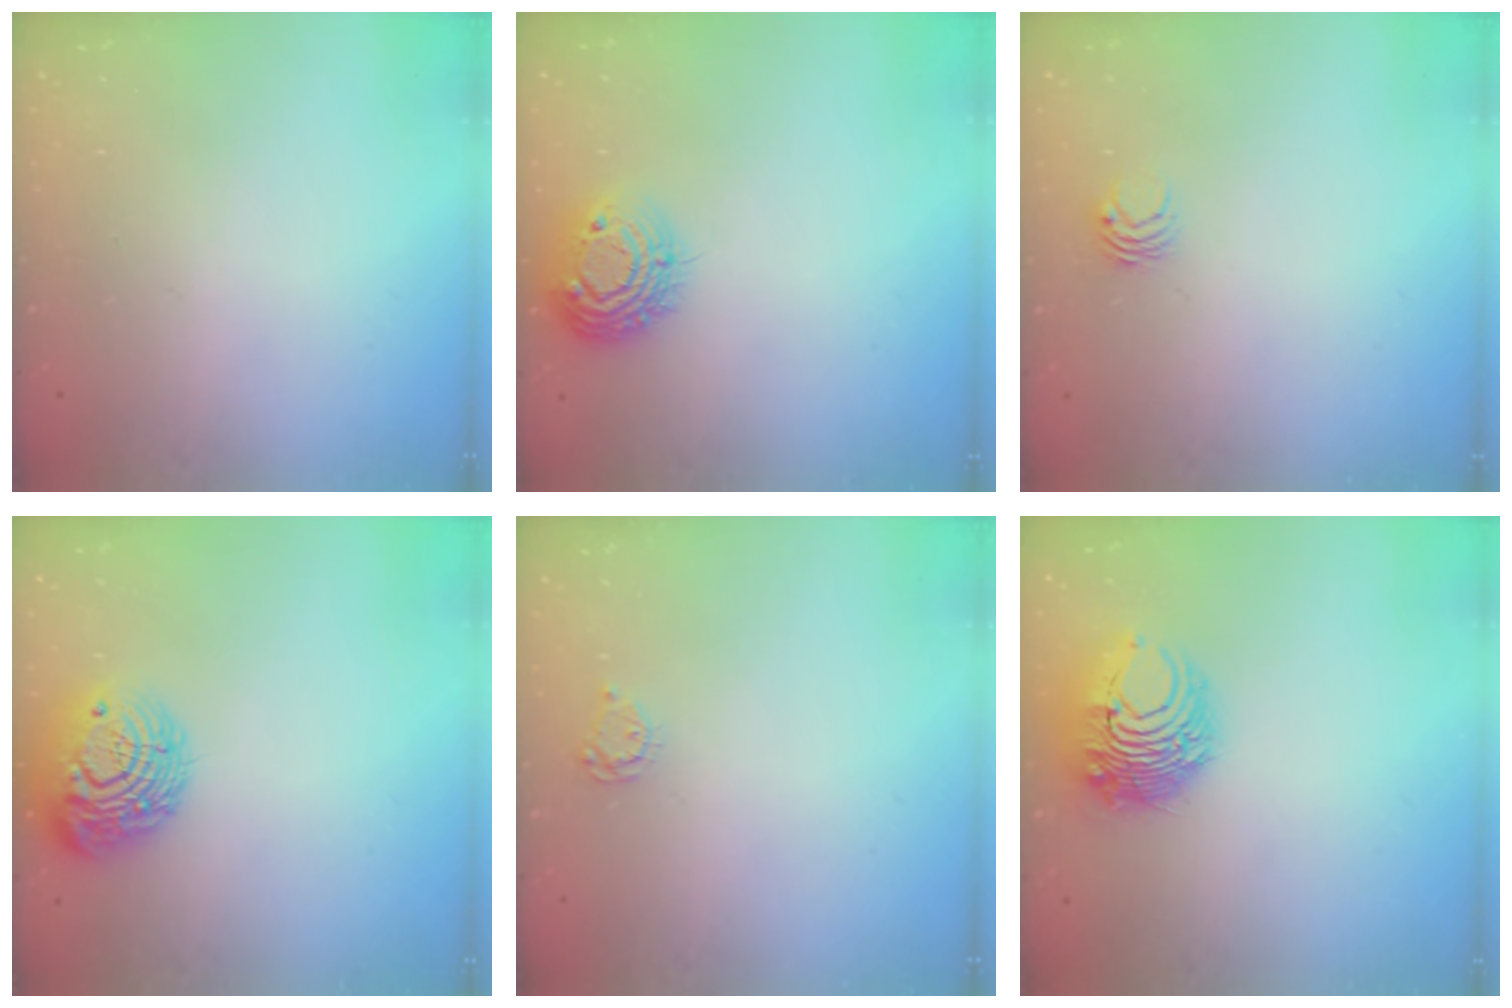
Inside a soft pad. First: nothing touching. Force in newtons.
{"total": 11.6, "press": 11.6, "slide": 0.9}
{"total": 3.0, "press": 3.0, "slide": 0.3}
{"total": 13.3, "press": 13.3, "slide": 0.8}
{"total": 3.3, "press": 3.3, "slide": 0.4}
{"total": 10.4, "press": 10.4, "slide": 0.7}